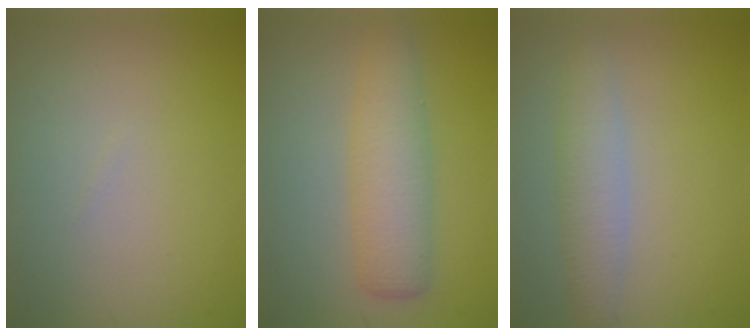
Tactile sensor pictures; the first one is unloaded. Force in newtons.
{"total": 4.4, "press": 4.4, "slide": 0.1}
{"total": 3.0, "press": 3.0, "slide": 0.0}